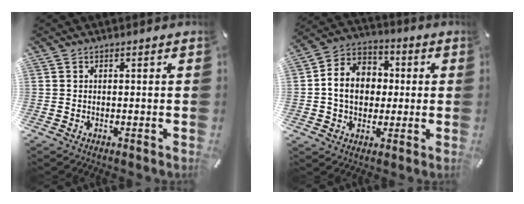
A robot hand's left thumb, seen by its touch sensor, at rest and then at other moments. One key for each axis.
{"total": 11.3, "fx": -0.4, "fy": 9.8, "fz": 5.6, "tx": -0.130, "ty": 0.017, "tz": -0.010}